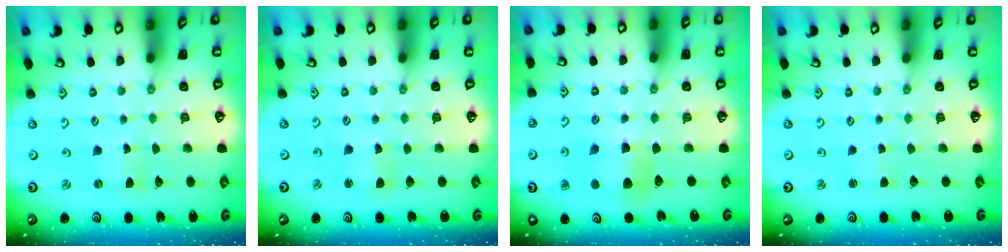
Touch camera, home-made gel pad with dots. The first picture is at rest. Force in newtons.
{"total": 2.1, "press": 2.1, "slide": 0.3}
{"total": 6.6, "press": 6.6, "slide": 0.8}
{"total": 0.7, "press": 0.7, "slide": 0.1}